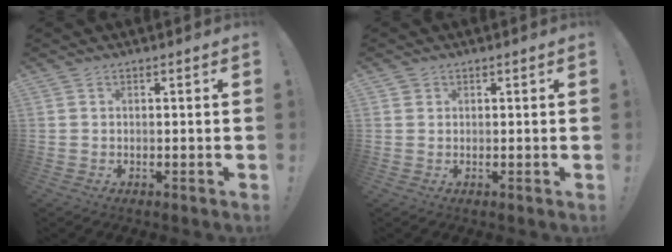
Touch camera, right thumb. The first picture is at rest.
{"total": 1.1, "force": [0.7, 0.8, 0.1], "torque": [0.006, -0.002, 0.012]}